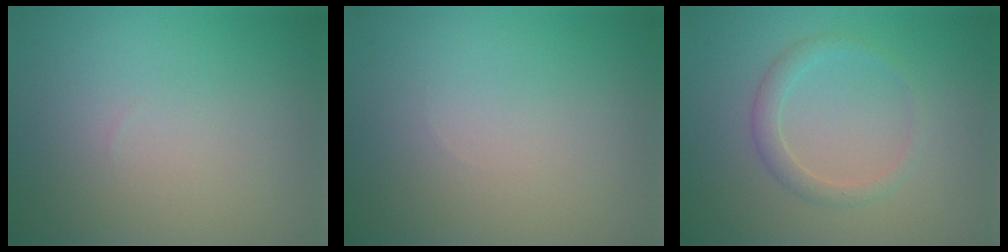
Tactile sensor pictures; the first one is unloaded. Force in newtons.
{"total": 0.0}
{"total": 1.9, "press": 1.9, "slide": 0.0}